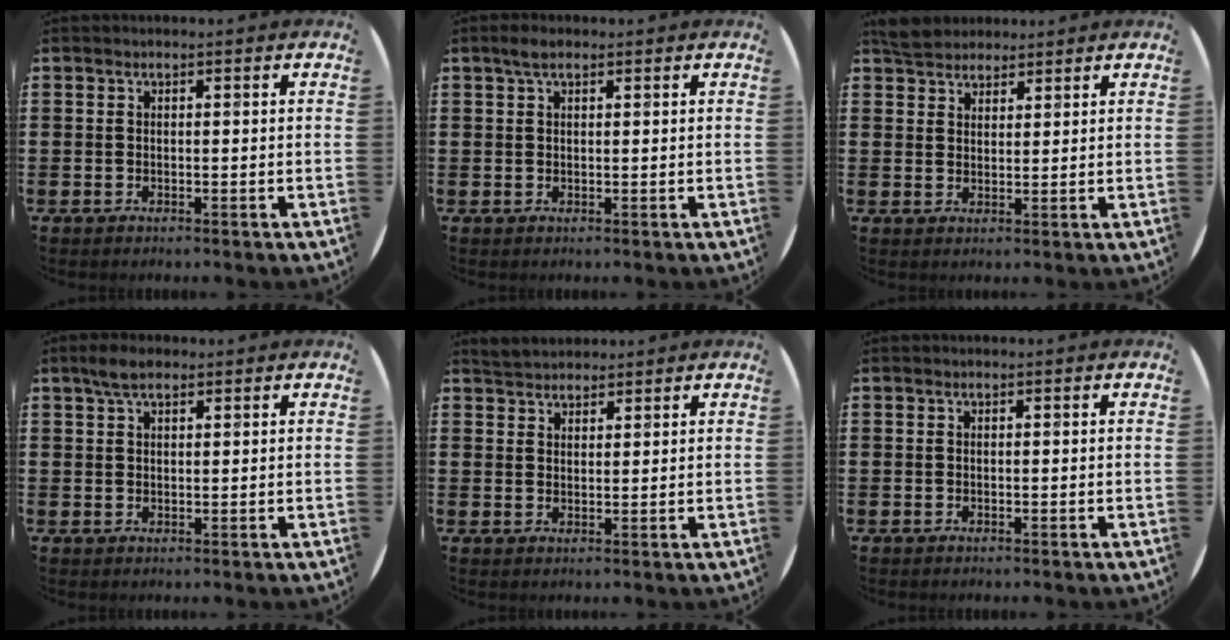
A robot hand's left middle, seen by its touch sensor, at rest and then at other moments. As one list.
[{"total": 1.9, "force": [1.2, 0.7, 1.3], "torque": [-0.019, 0.003, 0.019]}, {"total": 3.9, "force": [3.7, 1.3, 0.3], "torque": [-0.009, -0.002, 0.070]}, {"total": 3.0, "force": [2.1, 1.2, 1.8], "torque": [-0.030, 0.003, 0.035]}, {"total": 3.0, "force": [2.9, 0.7, 0.1], "torque": [-0.007, 0.000, 0.057]}, {"total": 0.0}]